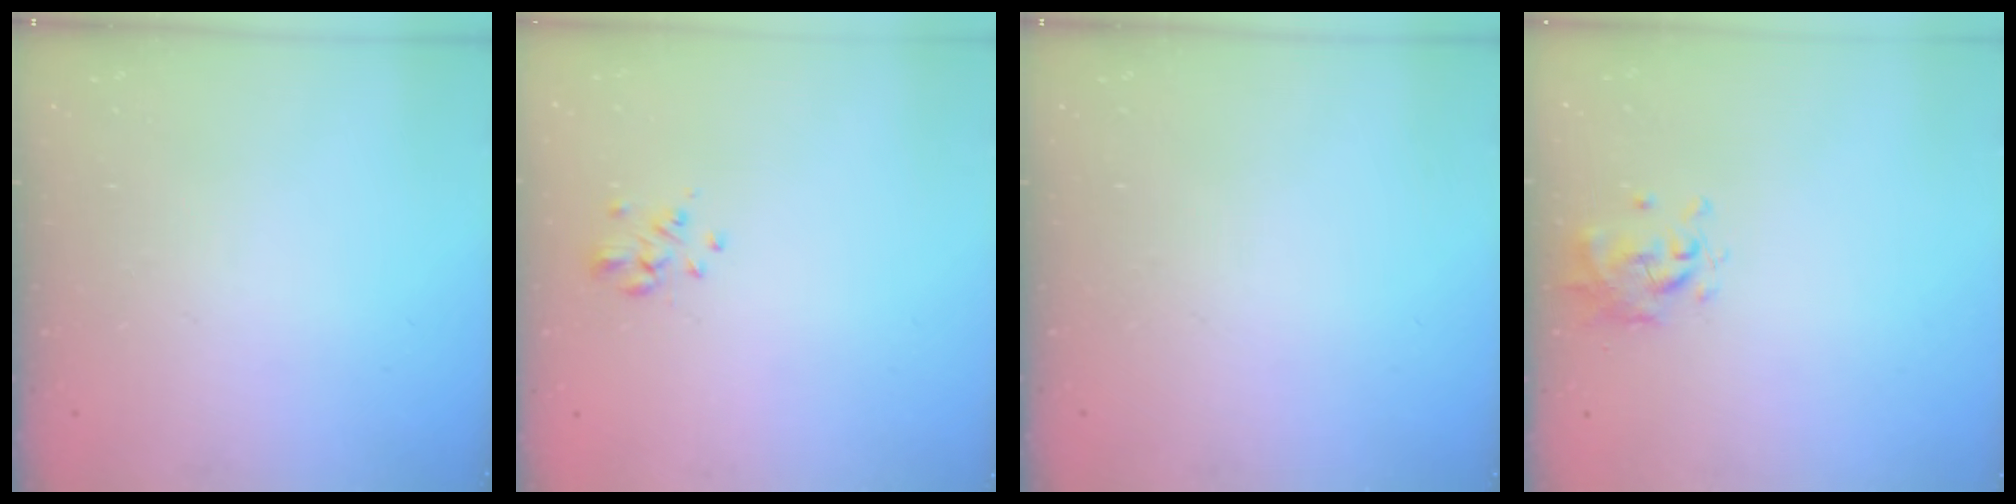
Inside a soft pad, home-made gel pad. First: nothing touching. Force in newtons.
{"total": 2.3, "press": 1.9, "slide": 1.2}
{"total": 0.0}
{"total": 0.9, "press": 0.9, "slide": 0.2}